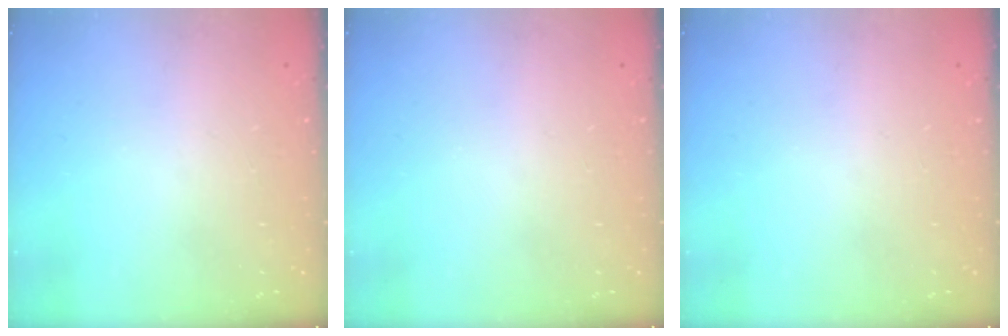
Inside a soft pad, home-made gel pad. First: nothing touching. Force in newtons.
{"total": 0.0}
{"total": 0.0}